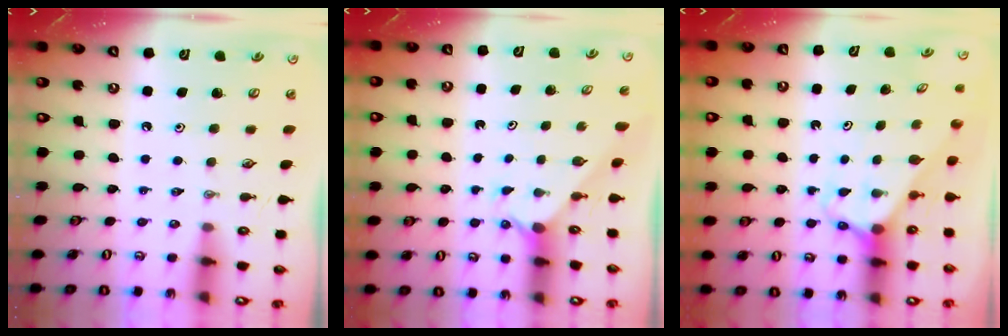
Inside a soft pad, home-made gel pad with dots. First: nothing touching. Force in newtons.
{"total": 2.1, "press": 2.0, "slide": 0.3}
{"total": 2.5, "press": 2.5, "slide": 0.2}